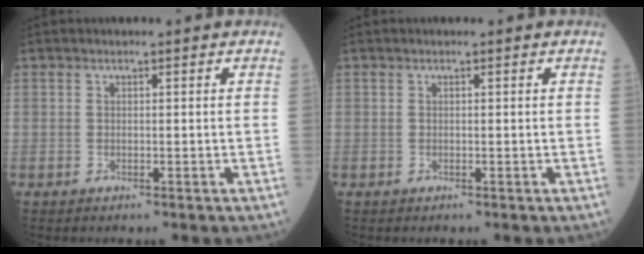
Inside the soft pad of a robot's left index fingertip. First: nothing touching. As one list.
[{"total": 0.0}]